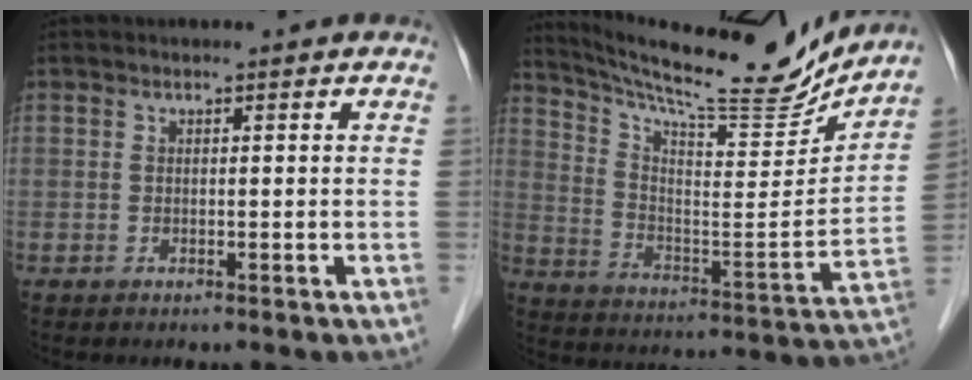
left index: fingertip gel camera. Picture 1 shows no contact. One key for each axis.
{"total": 21.7, "fx": 20.0, "fy": 2.1, "fz": 8.1, "tx": -0.144, "ty": -0.050, "tz": 0.301}